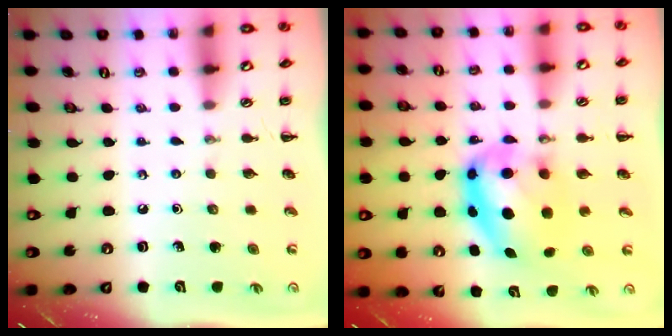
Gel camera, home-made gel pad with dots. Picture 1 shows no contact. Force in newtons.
{"total": 9.9, "press": 9.6, "slide": 2.4}